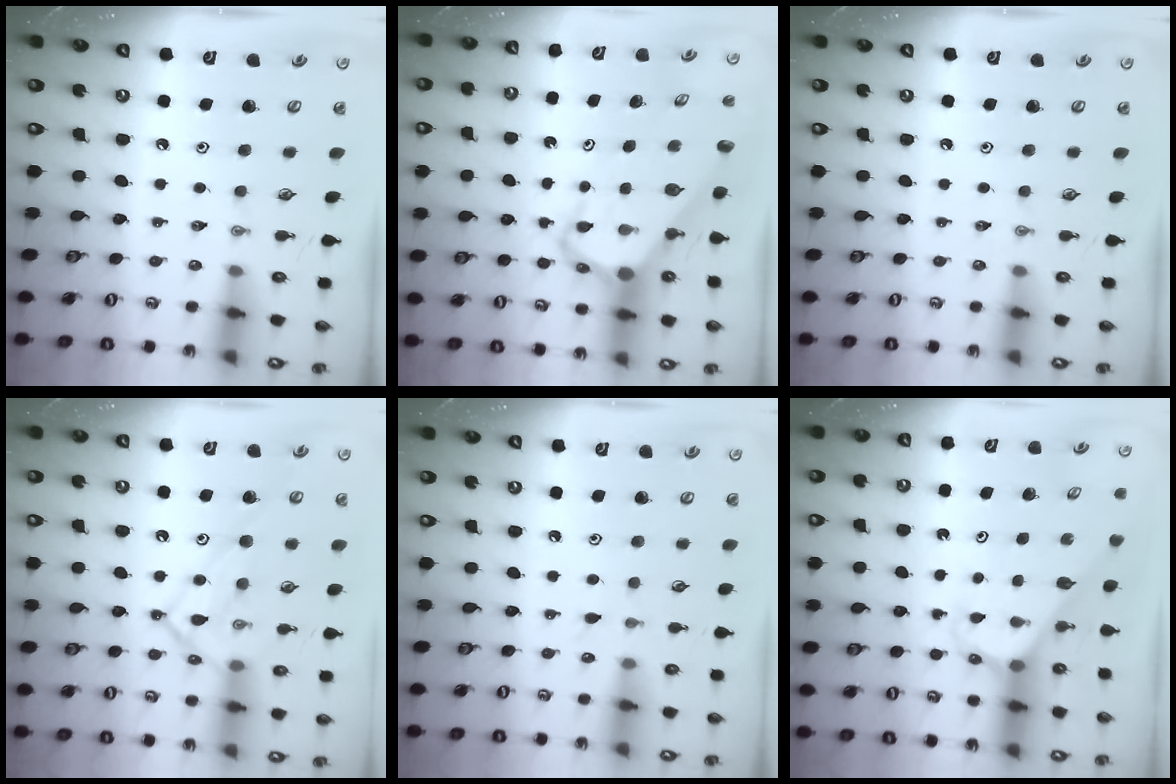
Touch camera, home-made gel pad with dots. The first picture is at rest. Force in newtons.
{"total": 7.4, "press": 7.3, "slide": 0.8}
{"total": 0.0}
{"total": 13.7, "press": 13.7, "slide": 1.2}
{"total": 5.2, "press": 5.2, "slide": 0.5}
{"total": 3.1, "press": 3.1, "slide": 0.2}